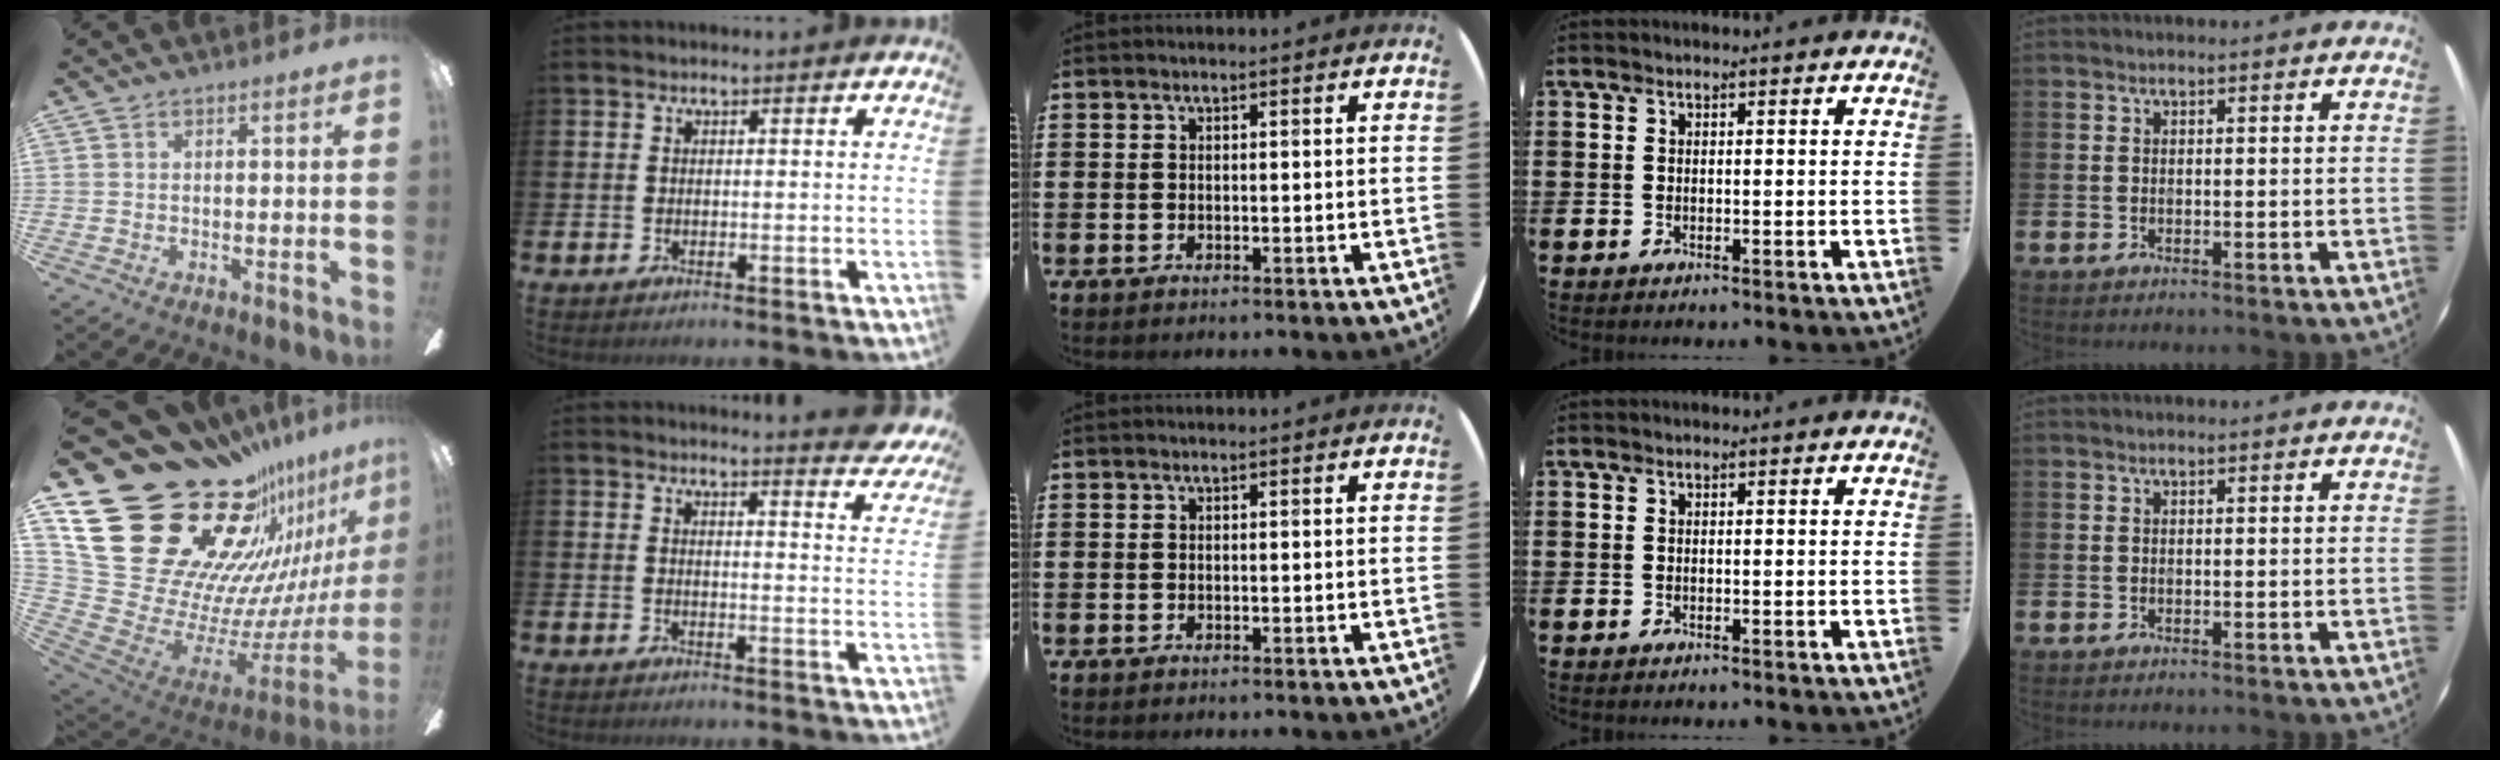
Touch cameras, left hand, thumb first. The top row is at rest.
{"thumb": {"total": 36.1, "force": [22.0, 20.9, 19.5], "torque": [-0.263, -0.220, 0.494]}, "index": {"total": 3.6, "force": [3.5, -0.2, 0.4], "torque": [0.002, -0.029, 0.058]}}